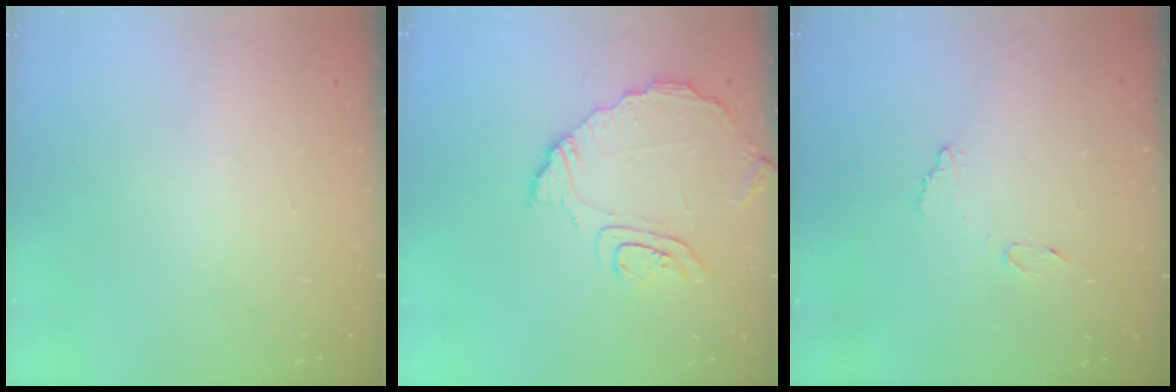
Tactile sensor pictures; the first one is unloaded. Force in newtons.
{"total": 9.1, "press": 9.0, "slide": 0.9}
{"total": 8.3, "press": 8.3, "slide": 0.4}